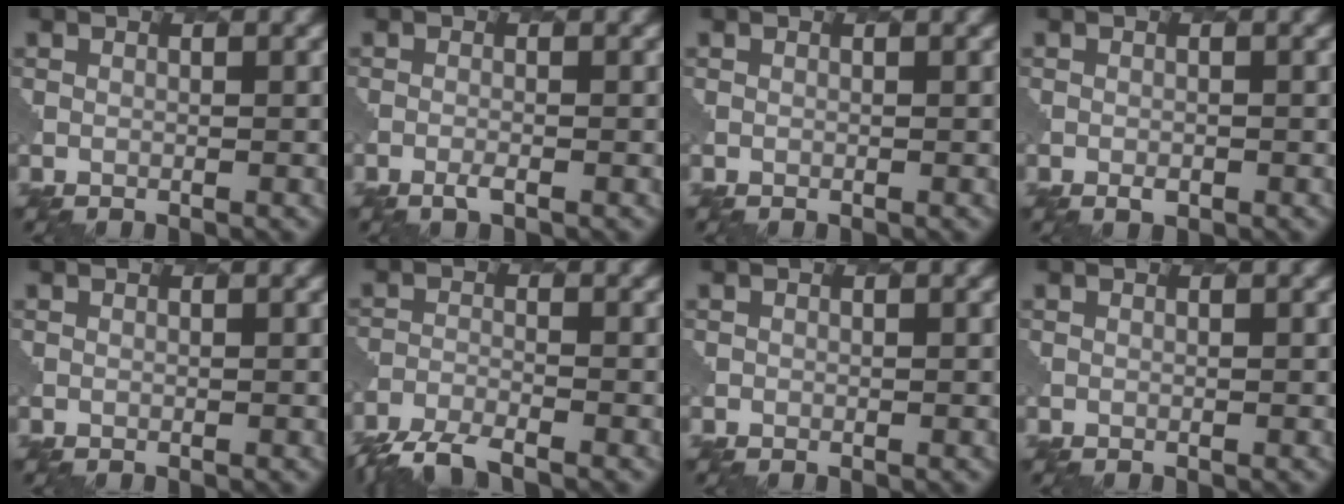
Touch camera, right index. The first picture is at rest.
{"total": 0.8, "force": [-0.6, 0.1, 0.5], "torque": [-0.011, 0.003, -0.016]}
{"total": 0.0}
{"total": 0.7, "force": [-0.4, 0.5, 0.3], "torque": [-0.008, 0.000, -0.008]}
{"total": 0.0}
{"total": 5.4, "force": [-5.0, 0.9, 1.8], "torque": [-0.040, -0.019, -0.090]}
{"total": 0.5, "force": [-0.3, 0.5, 0.0], "torque": [0.003, 0.001, 0.003]}
{"total": 0.0}